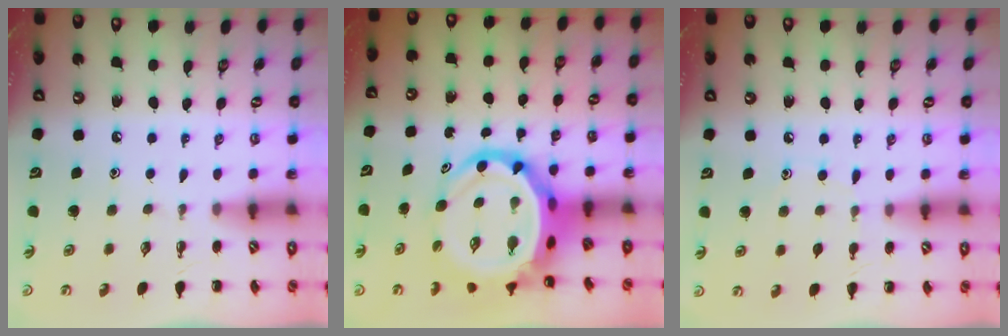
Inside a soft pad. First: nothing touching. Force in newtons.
{"total": 10.2, "press": 9.8, "slide": 2.8}
{"total": 6.5, "press": 6.1, "slide": 2.3}